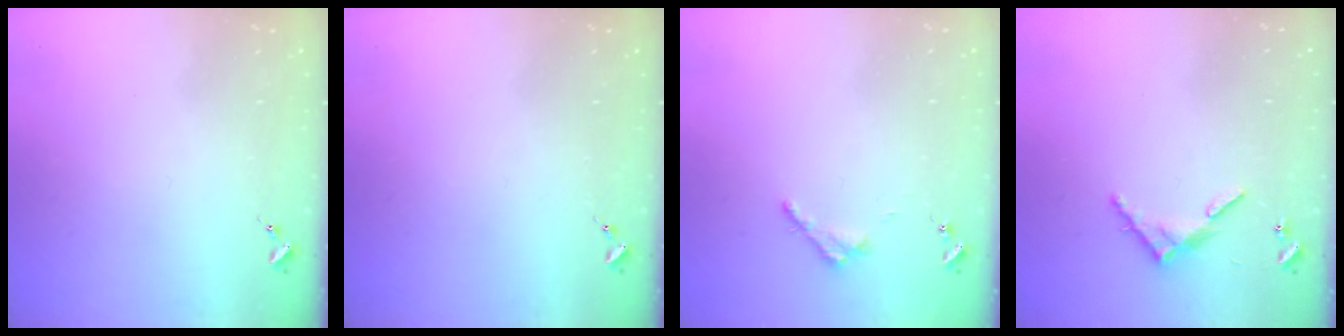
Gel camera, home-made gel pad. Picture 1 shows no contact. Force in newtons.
{"total": 0.0}
{"total": 3.2, "press": 3.2, "slide": 0.4}
{"total": 6.9, "press": 6.9, "slide": 0.5}